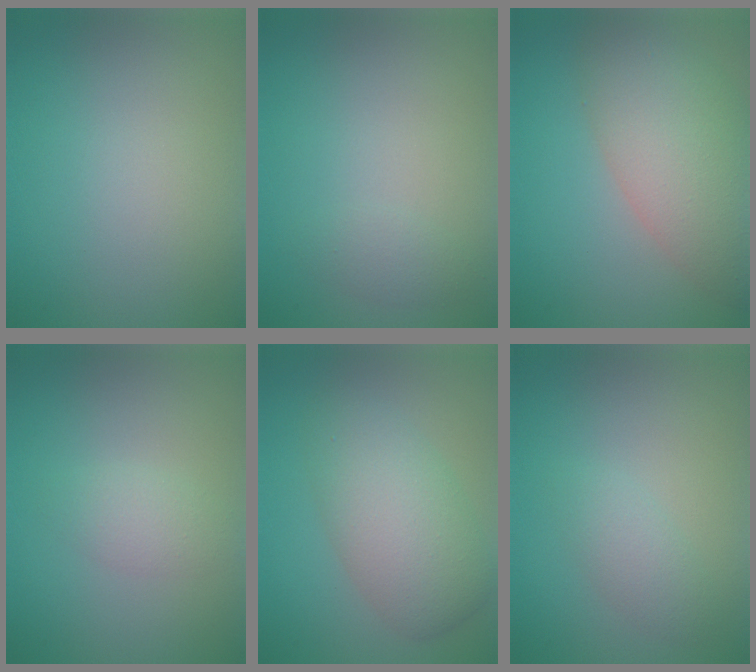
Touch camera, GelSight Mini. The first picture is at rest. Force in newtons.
{"total": 1.1, "press": 1.1, "slide": 0.1}
{"total": 8.1, "press": 8.1, "slide": 0.5}
{"total": 1.7, "press": 1.7, "slide": 0.0}
{"total": 5.9, "press": 5.9, "slide": 0.0}
{"total": 1.8, "press": 1.8, "slide": 0.1}